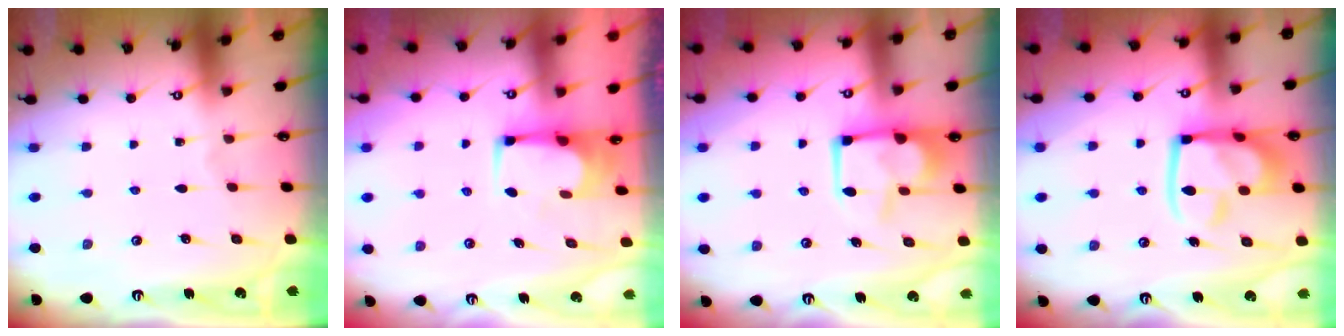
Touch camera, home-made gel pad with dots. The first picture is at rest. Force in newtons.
{"total": 2.2, "press": 2.2, "slide": 0.1}
{"total": 5.0, "press": 4.9, "slide": 1.0}
{"total": 16.5, "press": 16.4, "slide": 1.9}